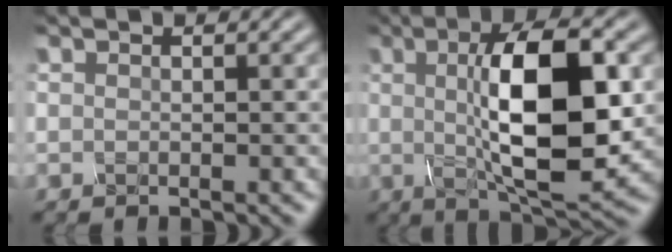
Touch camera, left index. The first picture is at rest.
{"total": 11.3, "force": [0.9, 3.6, 10.7], "torque": [-0.164, 0.003, 0.013]}